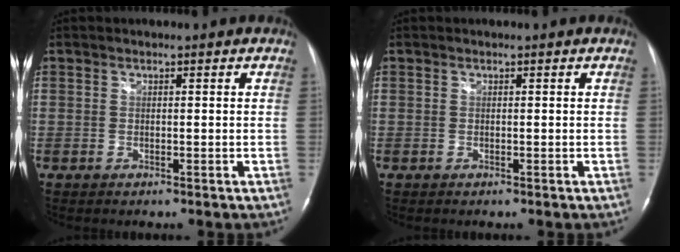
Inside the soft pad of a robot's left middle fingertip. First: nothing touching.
{"total": 0.0}